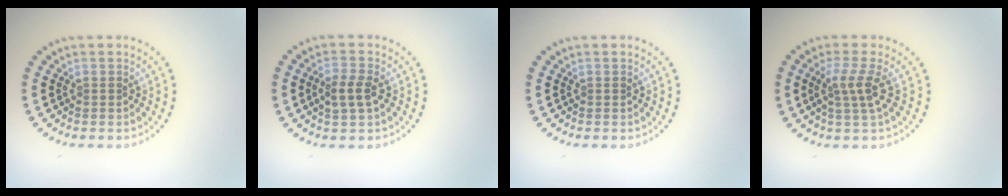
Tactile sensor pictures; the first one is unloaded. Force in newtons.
{"total": 2.4, "press": 2.3, "slide": 0.5}
{"total": 0.0}
{"total": 2.6, "press": 2.0, "slide": 1.7}